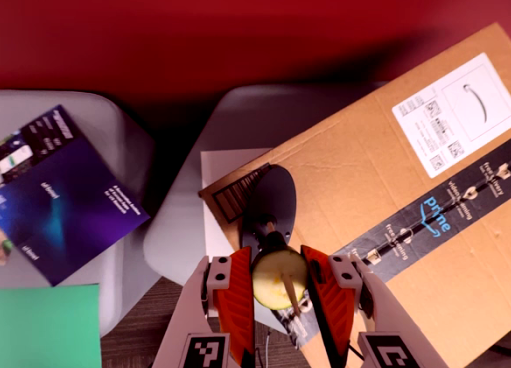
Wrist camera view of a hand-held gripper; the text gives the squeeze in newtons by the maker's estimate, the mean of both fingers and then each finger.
{"total": 12.5, "left": 12.3, "right": 12.7}